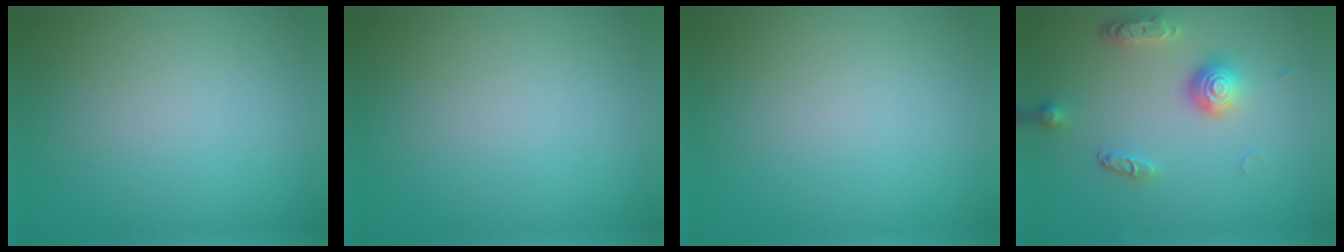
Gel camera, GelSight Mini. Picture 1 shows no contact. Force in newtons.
{"total": 0.0}
{"total": 0.0}
{"total": 3.8, "press": 2.9, "slide": 2.5}